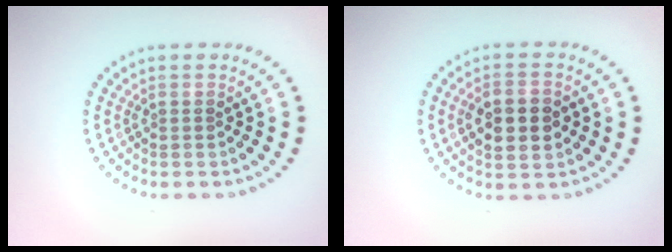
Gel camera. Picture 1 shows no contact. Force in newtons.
{"total": 4.5, "press": 4.5, "slide": 0.2}